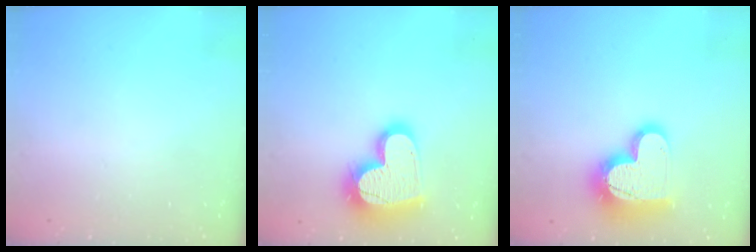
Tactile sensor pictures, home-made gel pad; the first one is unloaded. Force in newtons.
{"total": 21.2, "press": 21.1, "slide": 1.9}
{"total": 17.1, "press": 17.0, "slide": 1.4}